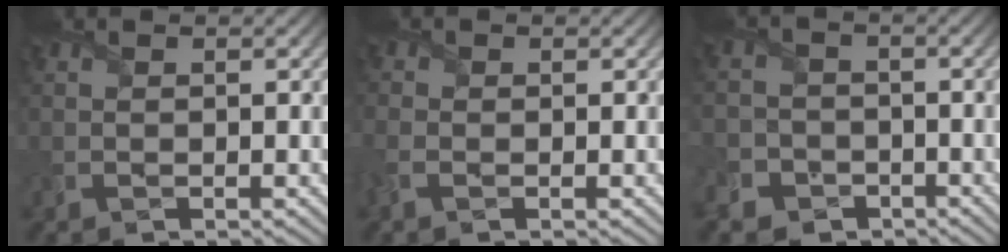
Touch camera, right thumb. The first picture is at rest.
{"total": 2.5, "force": [-0.8, 1.8, 1.6], "torque": [-0.052, -0.002, -0.024]}
{"total": 7.4, "force": [-4.0, 6.0, 1.1], "torque": [-0.052, -0.026, -0.091]}